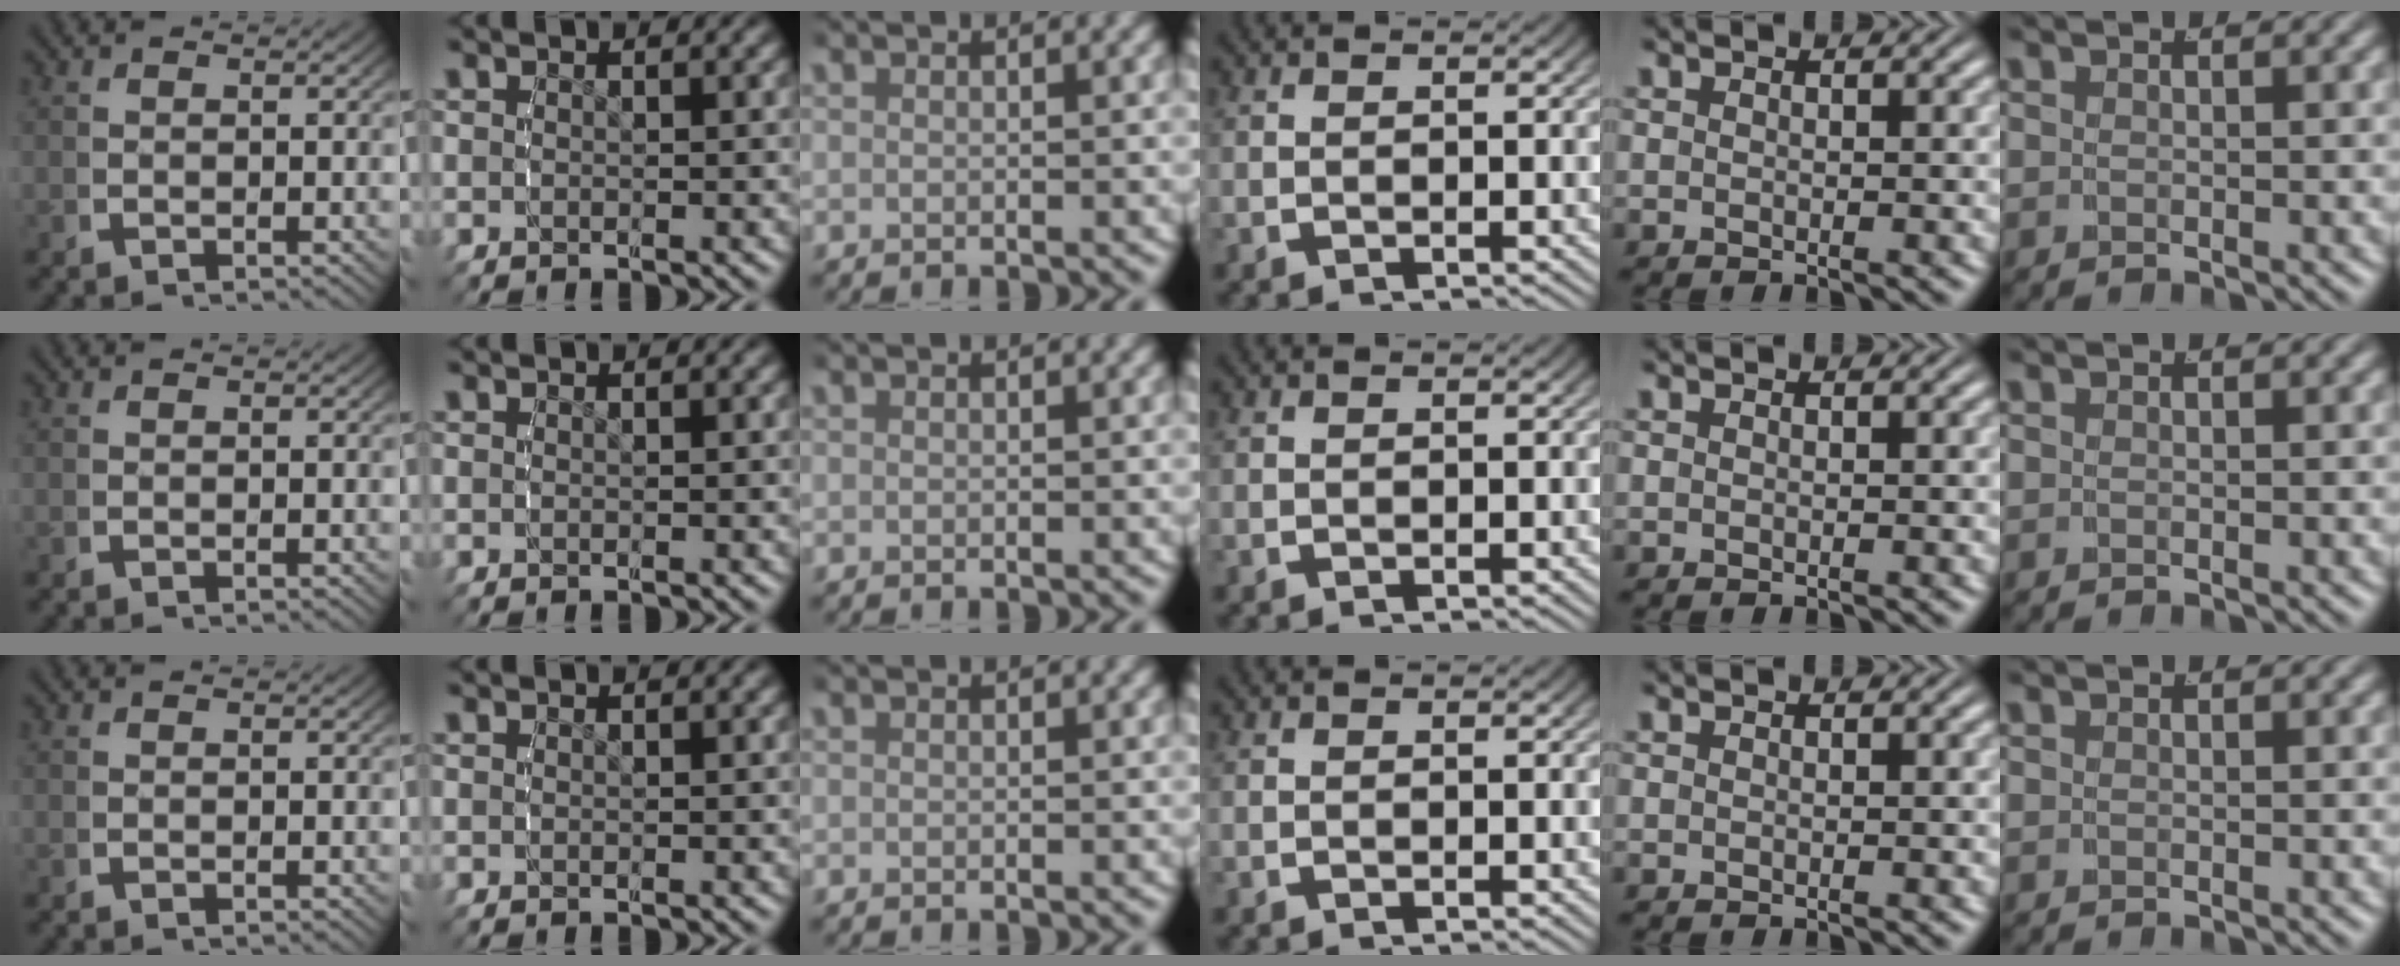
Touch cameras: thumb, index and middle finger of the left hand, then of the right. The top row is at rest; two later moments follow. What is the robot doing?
{"motion": "reach", "object": "jacket"}